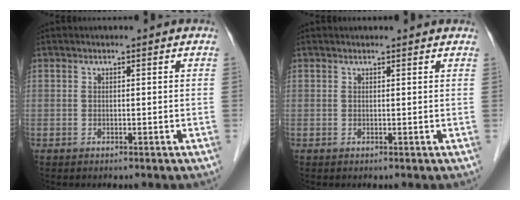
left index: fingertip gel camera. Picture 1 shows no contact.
{"total": 2.6, "force": [2.5, 0.5, 0.5], "torque": [-0.014, 0.016, 0.023]}